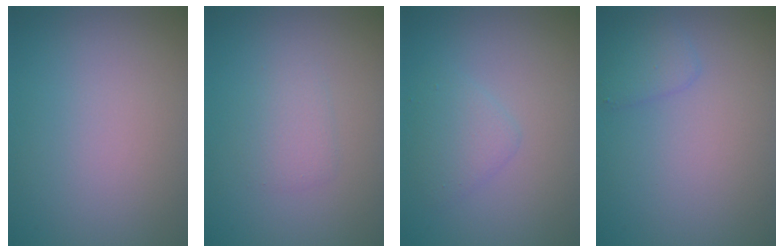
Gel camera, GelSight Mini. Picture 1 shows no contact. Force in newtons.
{"total": 1.5, "press": 1.5, "slide": 0.1}
{"total": 1.8, "press": 1.8, "slide": 0.1}
{"total": 1.6, "press": 1.6, "slide": 0.1}